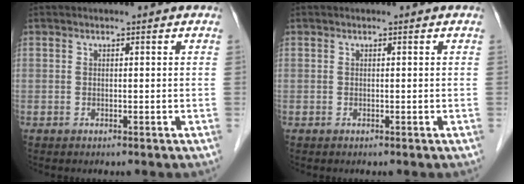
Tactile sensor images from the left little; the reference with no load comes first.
{"total": 0.0}